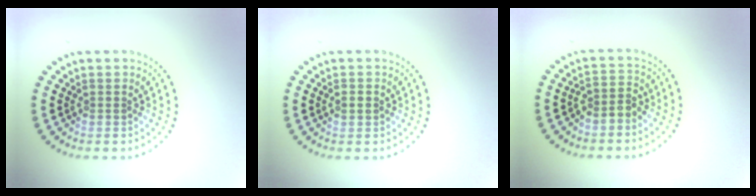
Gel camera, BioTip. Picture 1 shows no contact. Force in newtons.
{"total": 1.4, "press": 1.4, "slide": 0.1}
{"total": 2.0, "press": 1.6, "slide": 1.1}